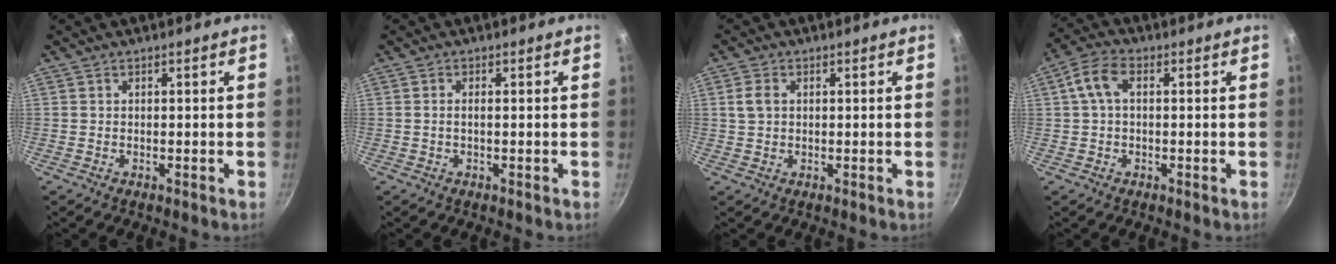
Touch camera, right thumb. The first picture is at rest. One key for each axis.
{"total": 1.1, "fx": -0.1, "fy": 0.4, "fz": 1.0, "tx": -0.025, "ty": 0.004, "tz": -0.004}
{"total": 3.2, "fx": 0.6, "fy": 2.4, "fz": 2.0, "tx": -0.036, "ty": 0.004, "tz": 0.011}
{"total": 5.8, "fx": 0.8, "fy": 3.7, "fz": 4.4, "tx": -0.091, "ty": 0.021, "tz": 0.010}